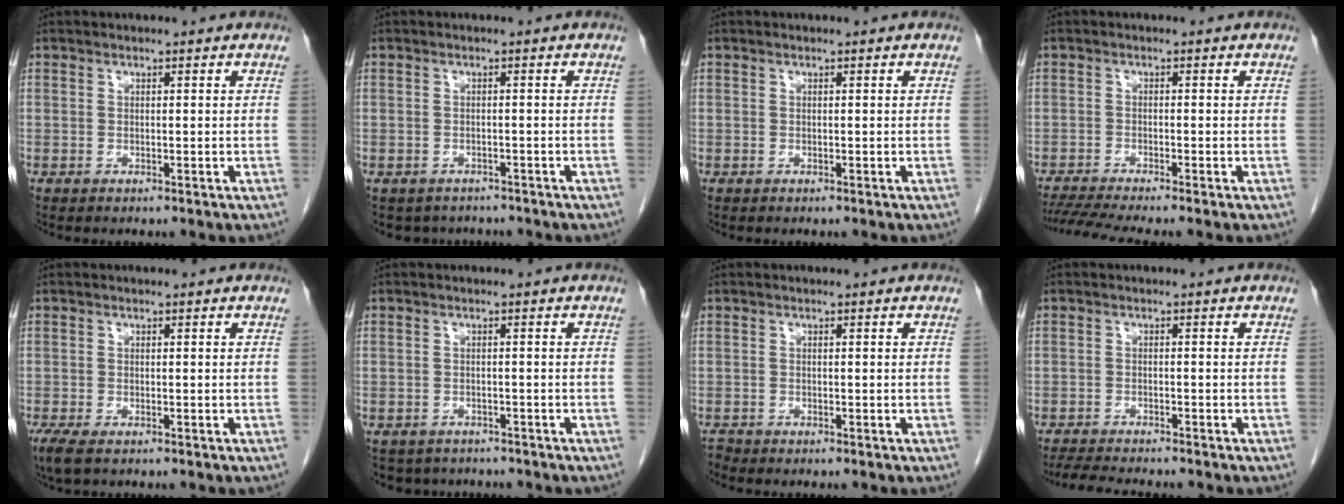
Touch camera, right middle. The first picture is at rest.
{"total": 4.6, "force": [-4.0, 2.3, 0.3], "torque": [0.002, 0.004, -0.051]}
{"total": 0.0}
{"total": 6.6, "force": [-5.8, -0.9, 3.2], "torque": [-0.052, -0.017, -0.097]}
{"total": 3.9, "force": [-2.6, 1.3, 2.5], "torque": [-0.056, -0.015, -0.043]}
{"total": 5.5, "force": [-4.8, 2.6, 0.4], "torque": [0.000, 0.000, -0.063]}
{"total": 0.6, "force": [-0.6, -0.1, -0.2], "torque": [0.001, -0.006, -0.012]}
{"total": 6.1, "force": [-5.6, 0.3, 2.4], "torque": [-0.037, -0.017, -0.091]}